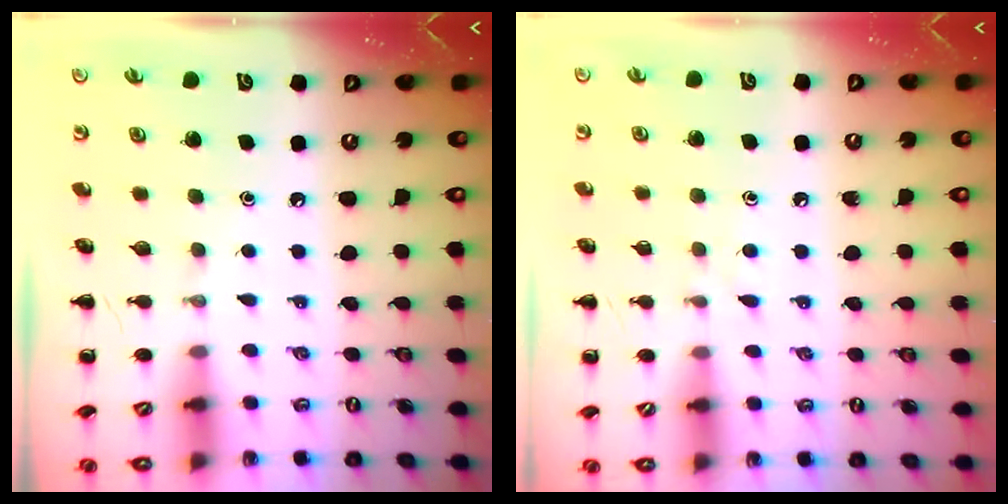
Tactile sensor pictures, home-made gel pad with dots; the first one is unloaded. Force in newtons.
{"total": 3.5, "press": 3.3, "slide": 1.3}